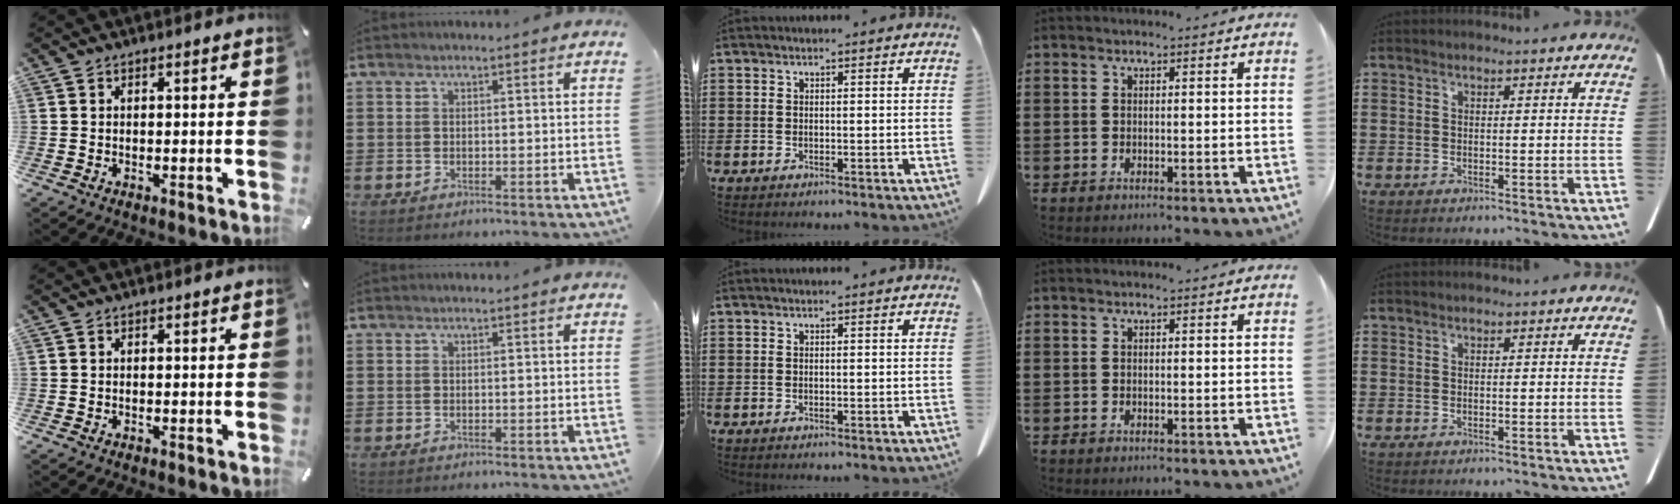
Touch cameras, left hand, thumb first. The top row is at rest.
{}